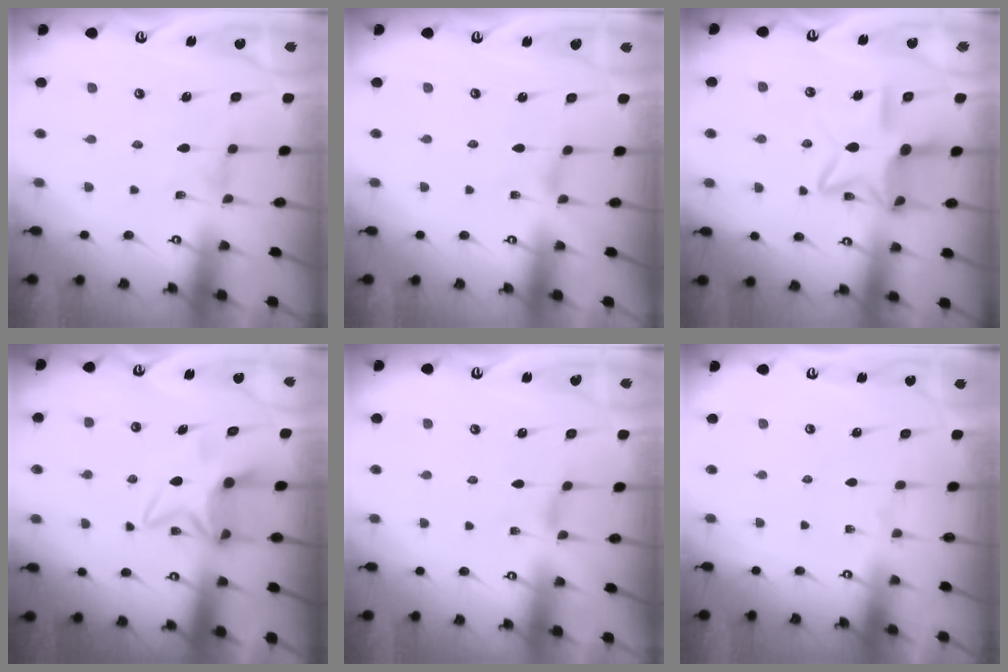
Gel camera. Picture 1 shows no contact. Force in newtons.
{"total": 0.0}
{"total": 12.5, "press": 12.5, "slide": 1.0}
{"total": 7.1, "press": 7.1, "slide": 0.4}
{"total": 1.5, "press": 1.4, "slide": 0.3}
{"total": 0.0}